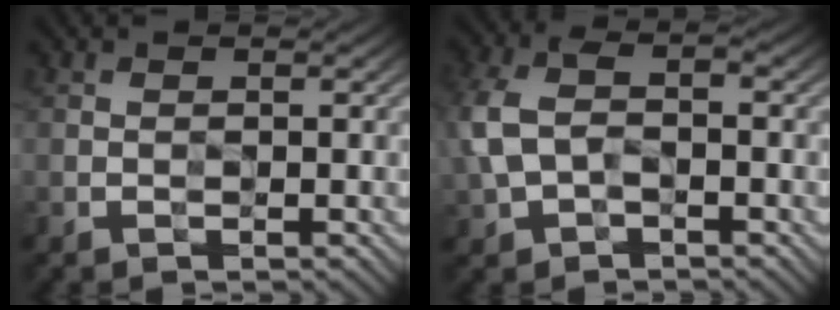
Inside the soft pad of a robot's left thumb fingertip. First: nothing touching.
{"total": 6.9, "force": [-0.7, 4.7, 5.0], "torque": [-0.132, 0.007, -0.022]}